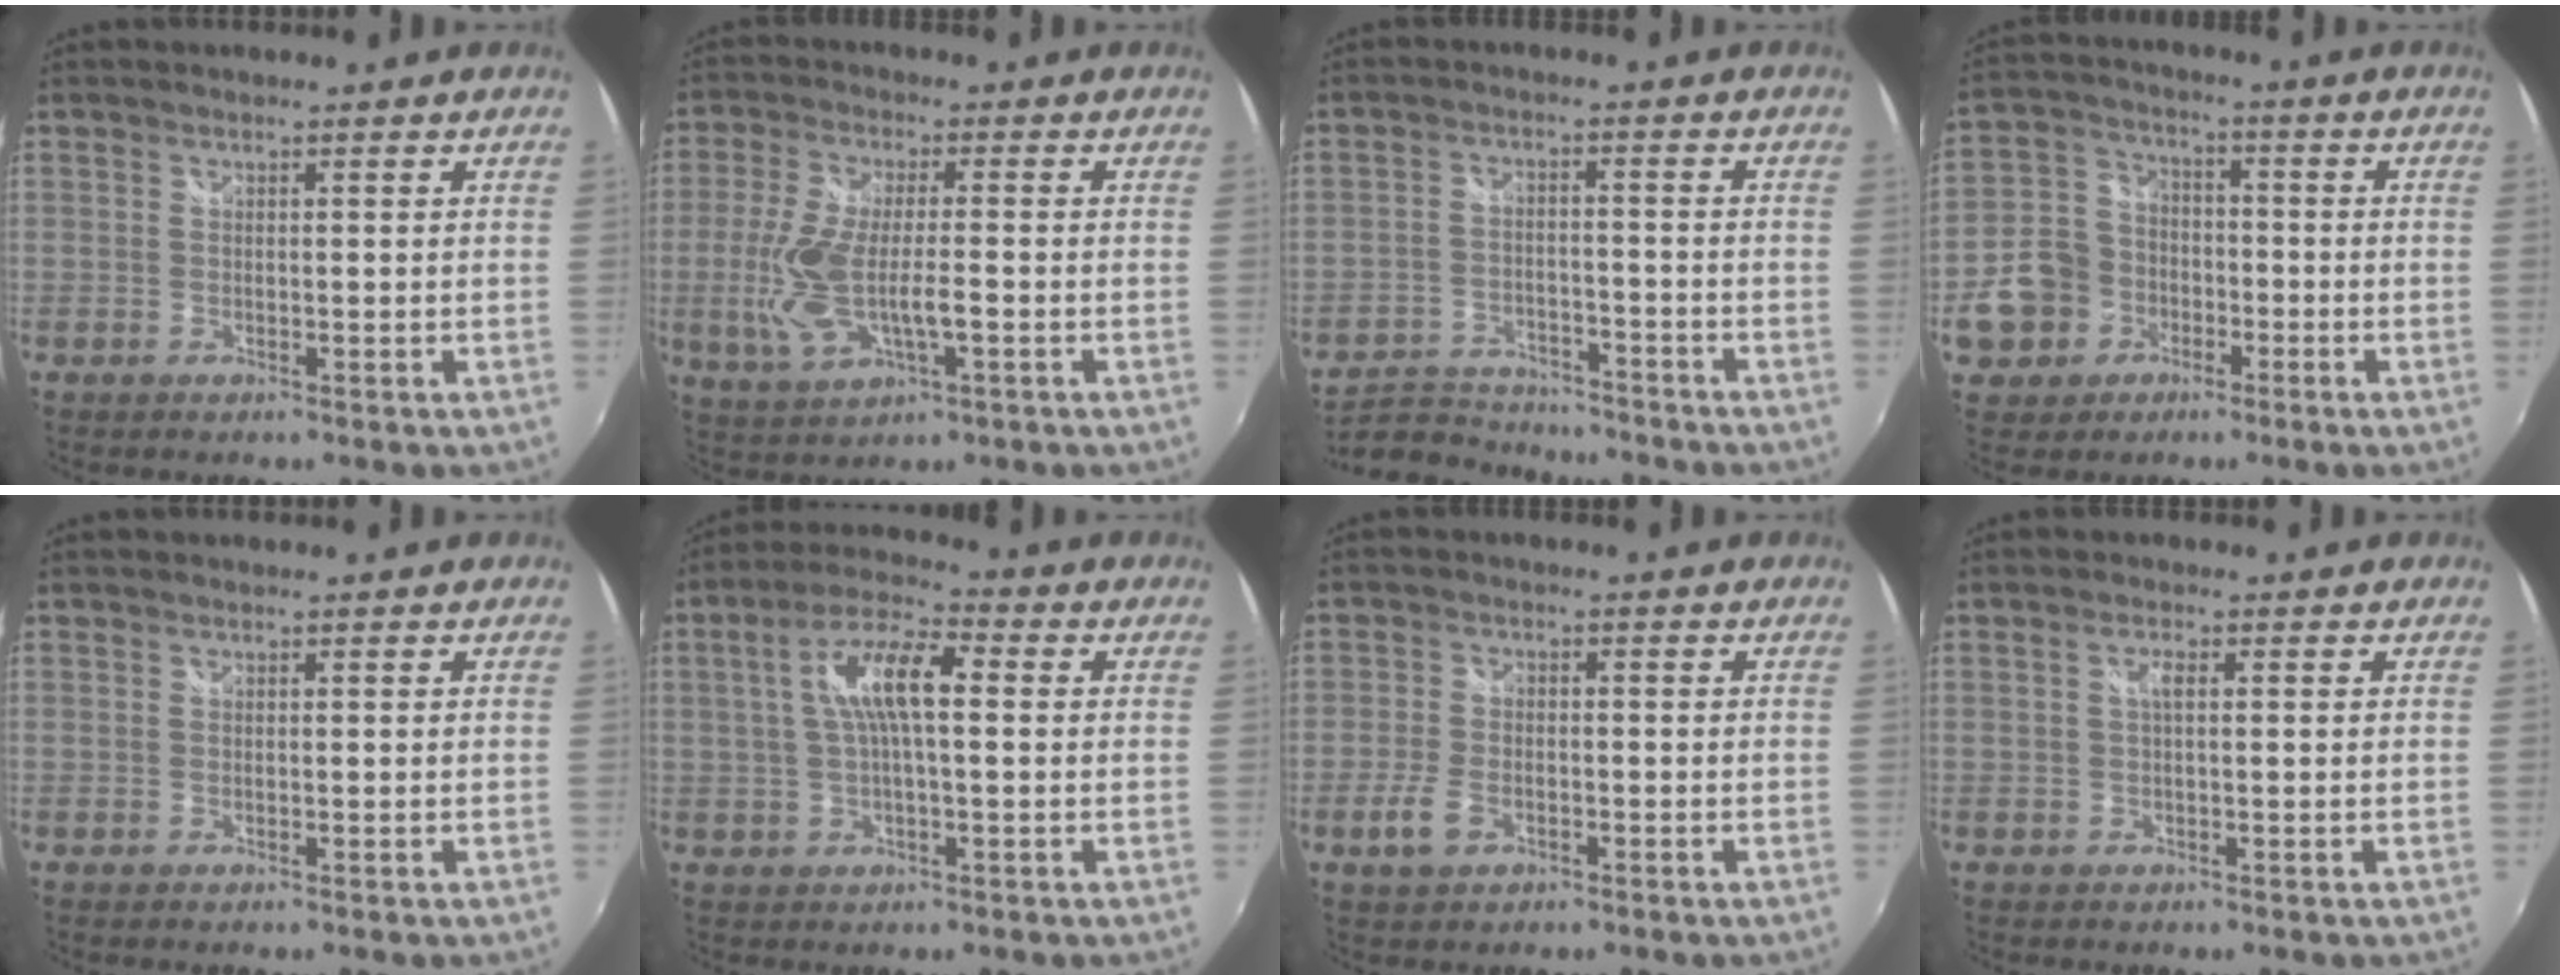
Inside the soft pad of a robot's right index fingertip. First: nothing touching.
{"total": 11.6, "force": [-2.4, 4.2, 10.6], "torque": [-0.223, -0.012, -0.041]}
{"total": 12.7, "force": [-11.4, 4.1, 3.7], "torque": [-0.105, -0.003, -0.182]}
{"total": 11.5, "force": [-4.4, 9.8, 4.1], "torque": [-0.124, 0.029, -0.072]}
{"total": 0.0}
{"total": 9.1, "force": [1.1, 2.6, 8.7], "torque": [-0.165, 0.018, 0.020]}
{"total": 5.0, "force": [-2.6, 3.0, 3.1], "torque": [-0.077, -0.004, -0.049]}
{"total": 1.6, "force": [0.2, 0.4, 1.5], "torque": [-0.028, 0.004, 0.001]}